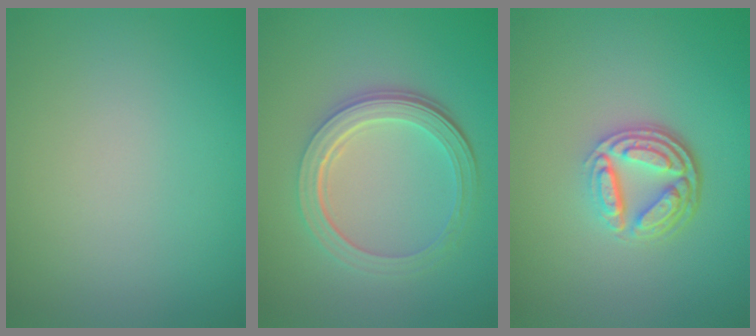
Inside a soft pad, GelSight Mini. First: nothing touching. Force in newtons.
{"total": 5.1, "press": 3.7, "slide": 3.5}
{"total": 4.9, "press": 3.5, "slide": 3.4}